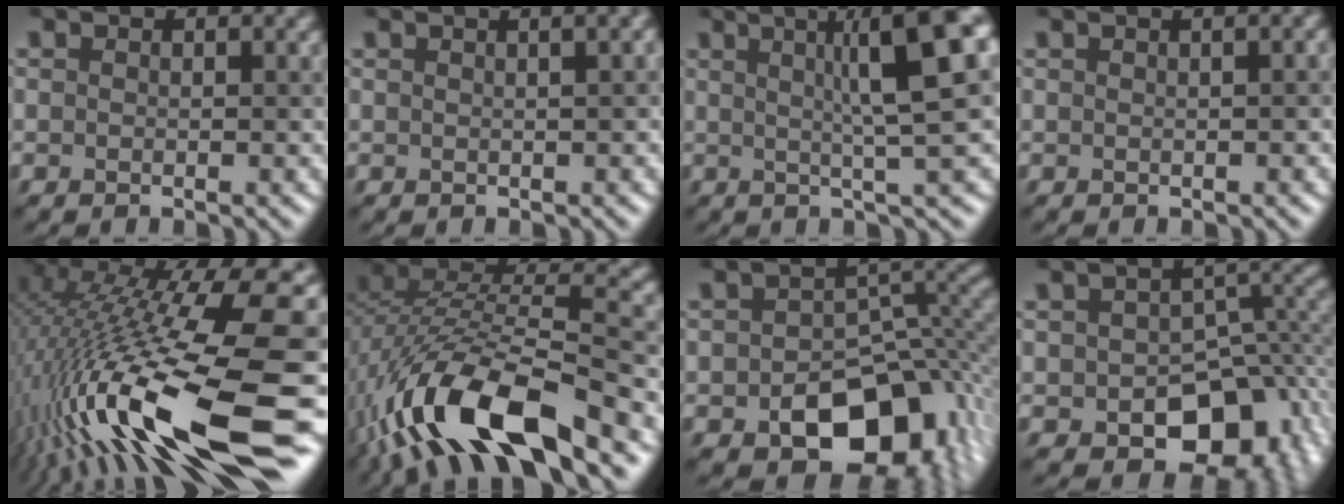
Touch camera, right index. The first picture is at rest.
{"total": 4.1, "force": [1.6, 1.7, 3.4], "torque": [-0.010, 0.026, -0.010]}
{"total": 9.7, "force": [2.5, 1.8, 9.2], "torque": [-0.086, 0.026, 0.031]}
{"total": 1.7, "force": [0.2, 0.3, 1.6], "torque": [-0.015, 0.006, 0.000]}
{"total": 17.6, "force": [-3.7, 3.8, 16.8], "torque": [-0.304, 0.019, -0.063]}
{"total": 13.2, "force": [-7.2, 4.2, 10.2], "torque": [-0.209, 0.005, -0.136]}
{"total": 11.1, "force": [-5.0, 7.1, 7.1], "torque": [-0.095, -0.019, -0.069]}
{"total": 9.6, "force": [-3.8, 6.3, 6.2], "torque": [-0.072, -0.016, -0.048]}